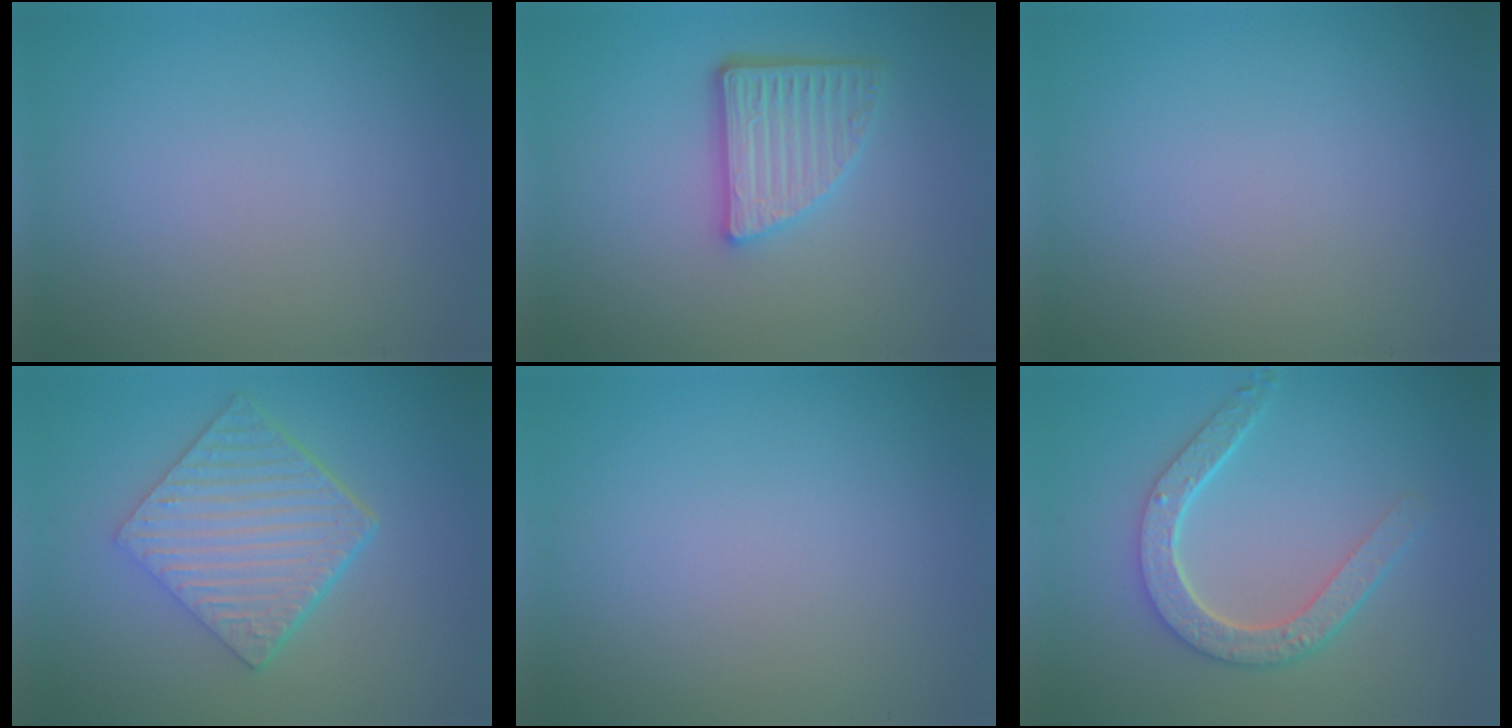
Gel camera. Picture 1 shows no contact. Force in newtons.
{"total": 4.4, "press": 3.6, "slide": 2.5}
{"total": 0.0}
{"total": 6.4, "press": 4.5, "slide": 4.7}
{"total": 0.0}
{"total": 4.5, "press": 3.5, "slide": 2.7}